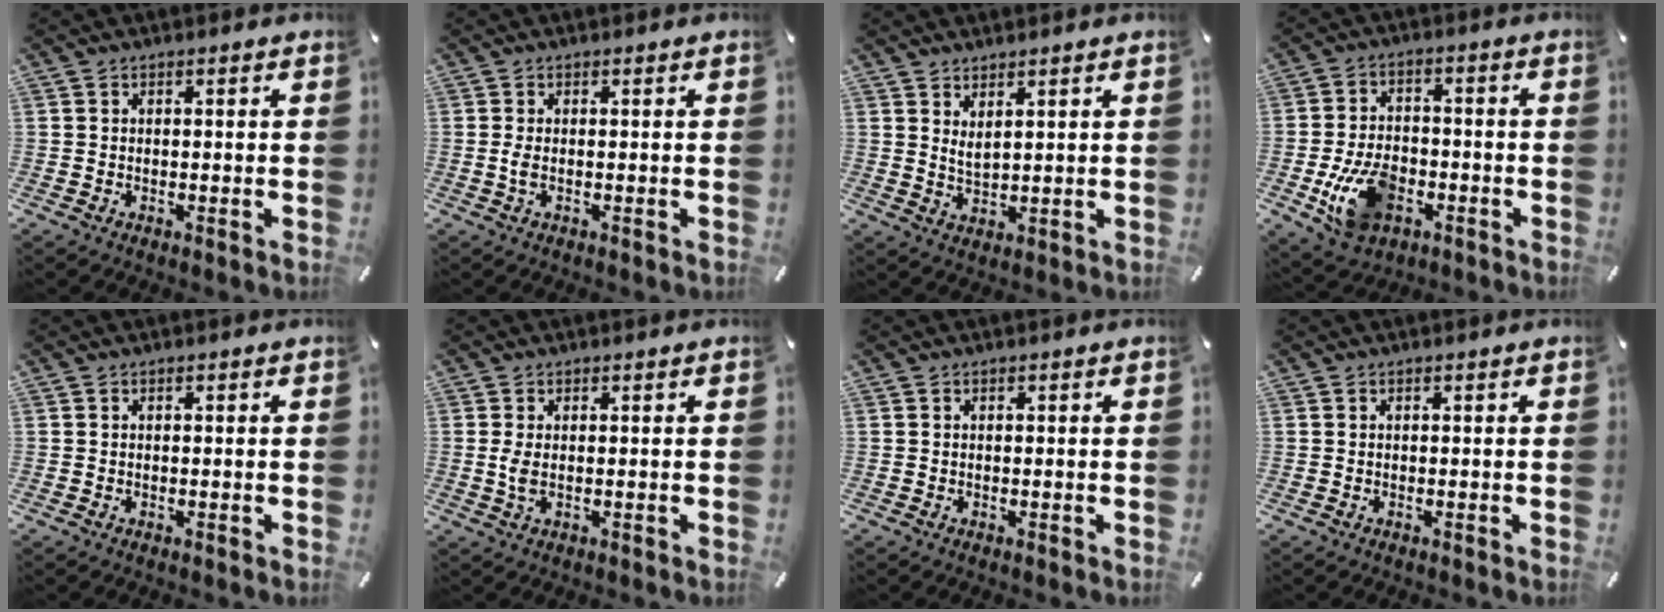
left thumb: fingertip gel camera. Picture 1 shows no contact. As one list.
[{"total": 1.9, "force": [-0.1, 0.6, 1.8], "torque": [-0.042, -0.004, -0.005]}, {"total": 3.2, "force": [2.7, 0.8, 1.4], "torque": [-0.031, -0.014, 0.050]}, {"total": 12.3, "force": [-4.1, 8.3, 8.0], "torque": [-0.157, 0.006, -0.073]}, {"total": 0.0}, {"total": 3.1, "force": [0.2, 1.2, 2.8], "torque": [-0.069, -0.003, -0.001]}, {"total": 0.0}, {"total": 0.0}]